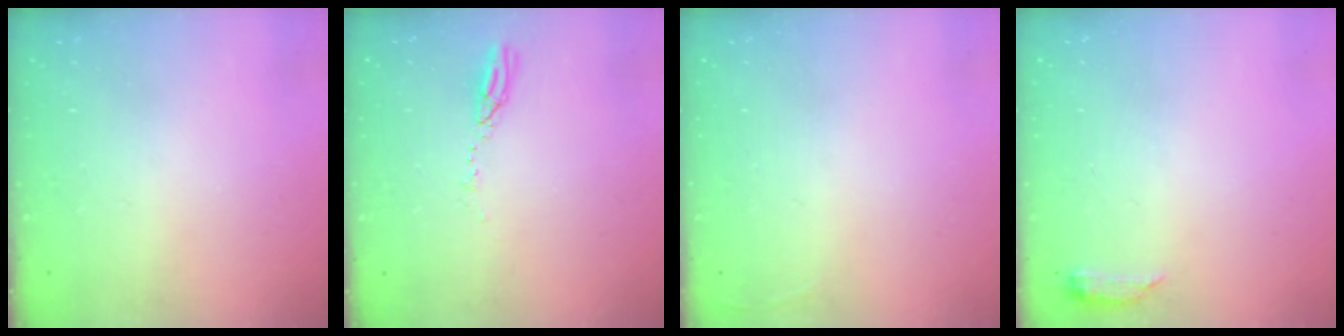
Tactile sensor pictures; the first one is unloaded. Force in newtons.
{"total": 3.9, "press": 3.8, "slide": 0.4}
{"total": 2.7, "press": 2.6, "slide": 1.0}
{"total": 3.5, "press": 3.5, "slide": 0.6}